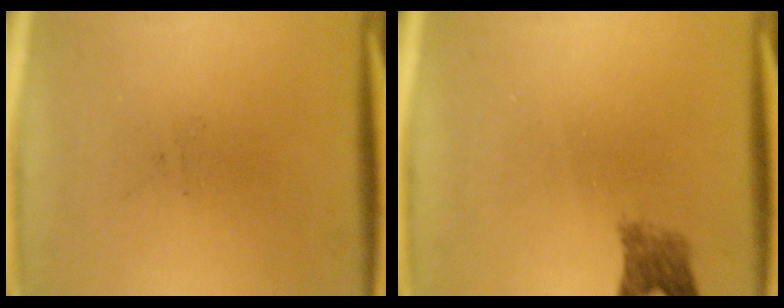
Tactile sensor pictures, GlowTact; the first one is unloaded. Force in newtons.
{"total": 2.7}